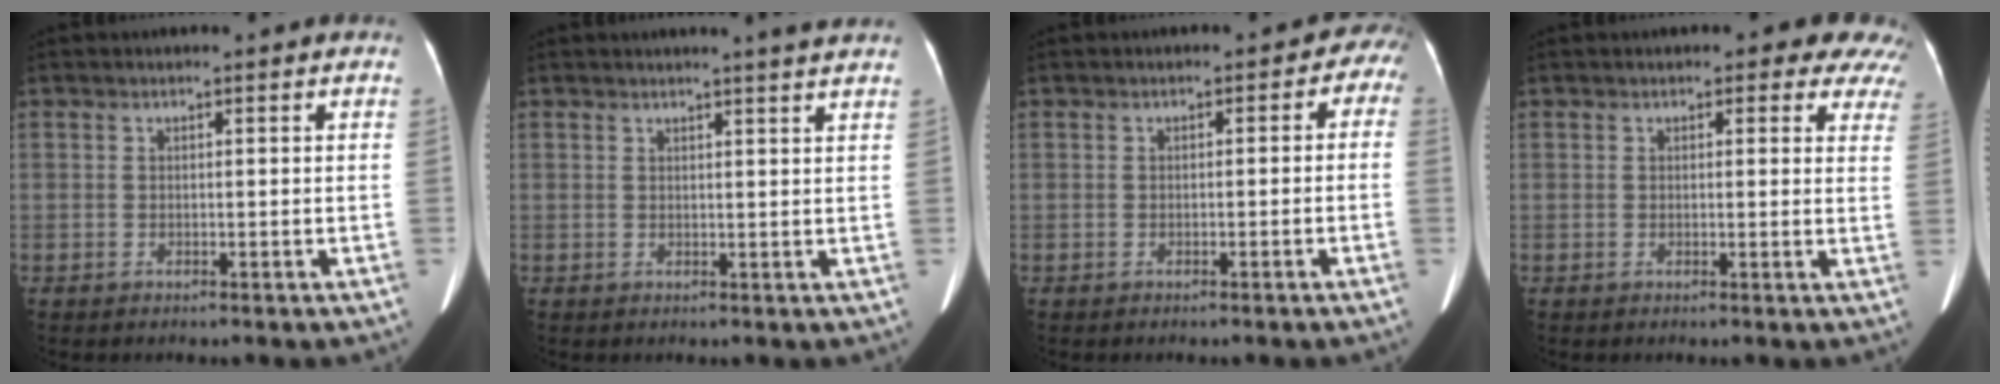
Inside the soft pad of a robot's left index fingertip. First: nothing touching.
{"total": 4.7, "force": [4.2, -0.7, 1.9], "torque": [-0.027, 0.002, 0.038]}
{"total": 2.7, "force": [-0.8, 2.0, 1.6], "torque": [-0.003, 0.022, -0.016]}
{"total": 8.6, "force": [7.1, 3.3, 3.6], "torque": [-0.008, -0.011, 0.052]}